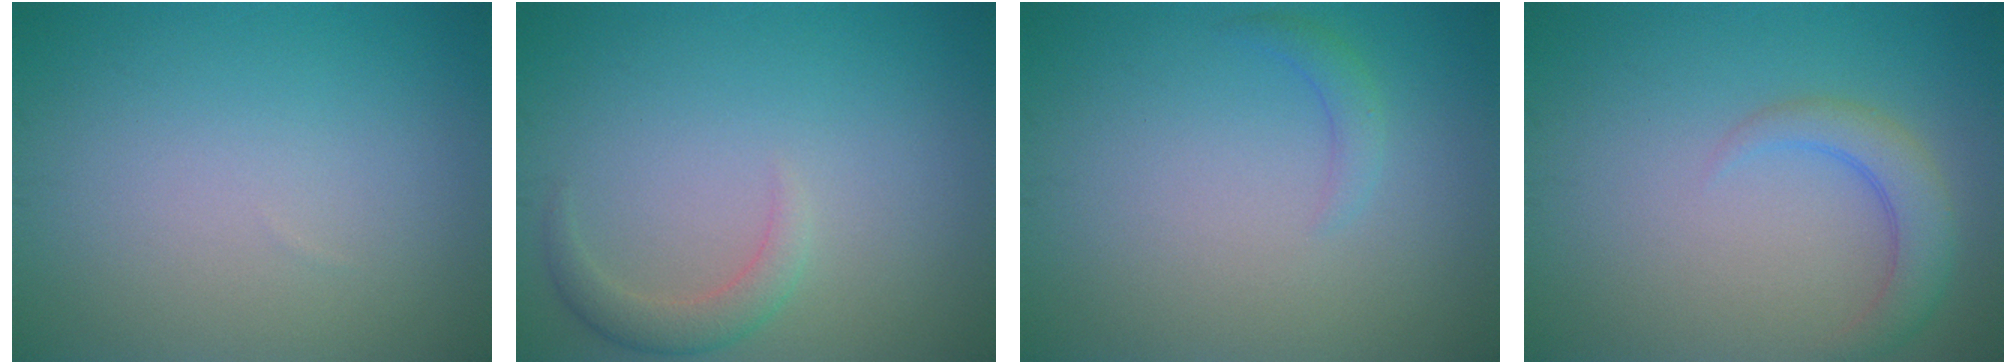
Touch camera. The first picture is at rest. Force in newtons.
{"total": 2.1, "press": 2.1, "slide": 0.2}
{"total": 1.3, "press": 1.3, "slide": 0.1}
{"total": 2.8, "press": 2.8, "slide": 0.3}